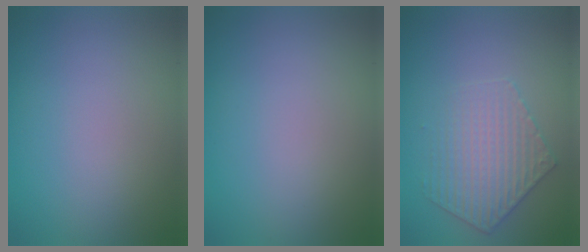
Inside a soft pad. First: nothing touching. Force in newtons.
{"total": 0.0}
{"total": 3.4, "press": 3.3, "slide": 0.7}